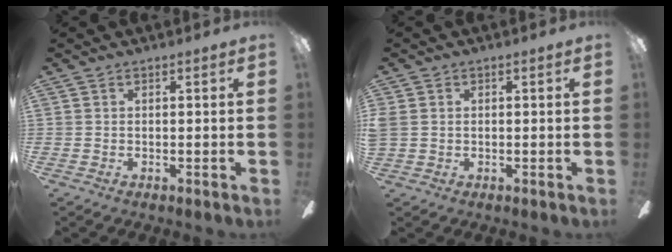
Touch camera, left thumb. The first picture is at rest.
{"total": 2.2, "force": [0.0, 1.8, 1.2], "torque": [-0.031, 0.004, -0.003]}